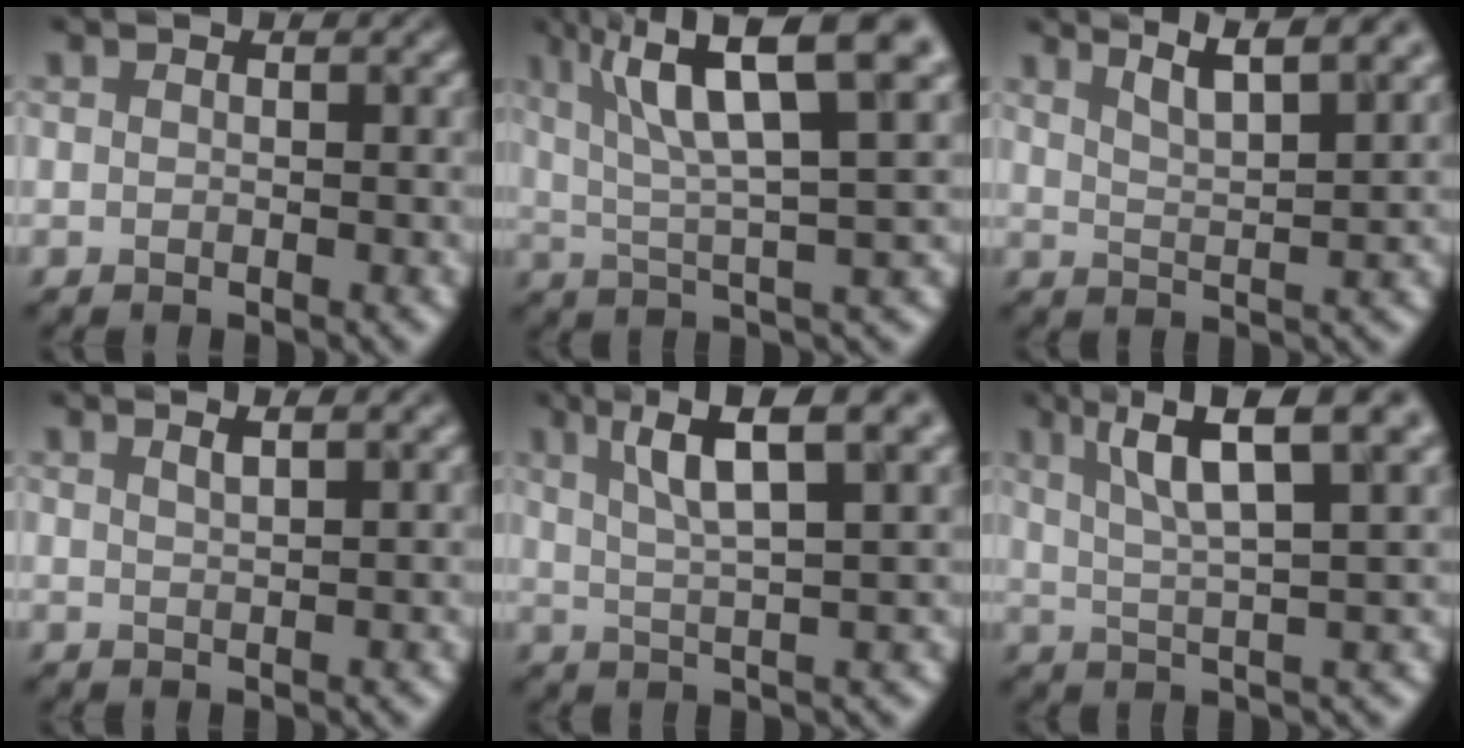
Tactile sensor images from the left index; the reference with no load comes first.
{"total": 10.7, "force": [4.7, 2.1, 9.4], "torque": [-0.154, 0.023, 0.090]}
{"total": 5.3, "force": [3.8, 1.0, 3.6], "torque": [-0.053, 0.020, 0.061]}
{"total": 1.8, "force": [1.1, 0.4, 1.4], "torque": [-0.003, 0.020, 0.007]}
{"total": 7.0, "force": [3.1, 1.2, 6.2], "torque": [-0.103, 0.014, 0.070]}
{"total": 7.9, "force": [3.4, 1.4, 7.0], "torque": [-0.118, 0.016, 0.073]}